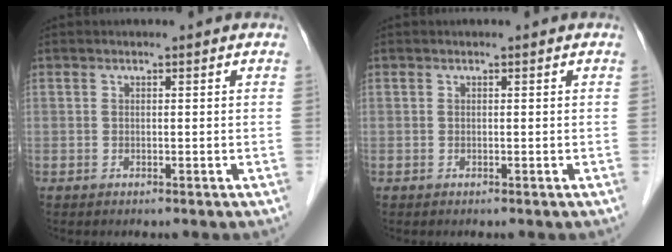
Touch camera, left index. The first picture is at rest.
{"total": 0.0}